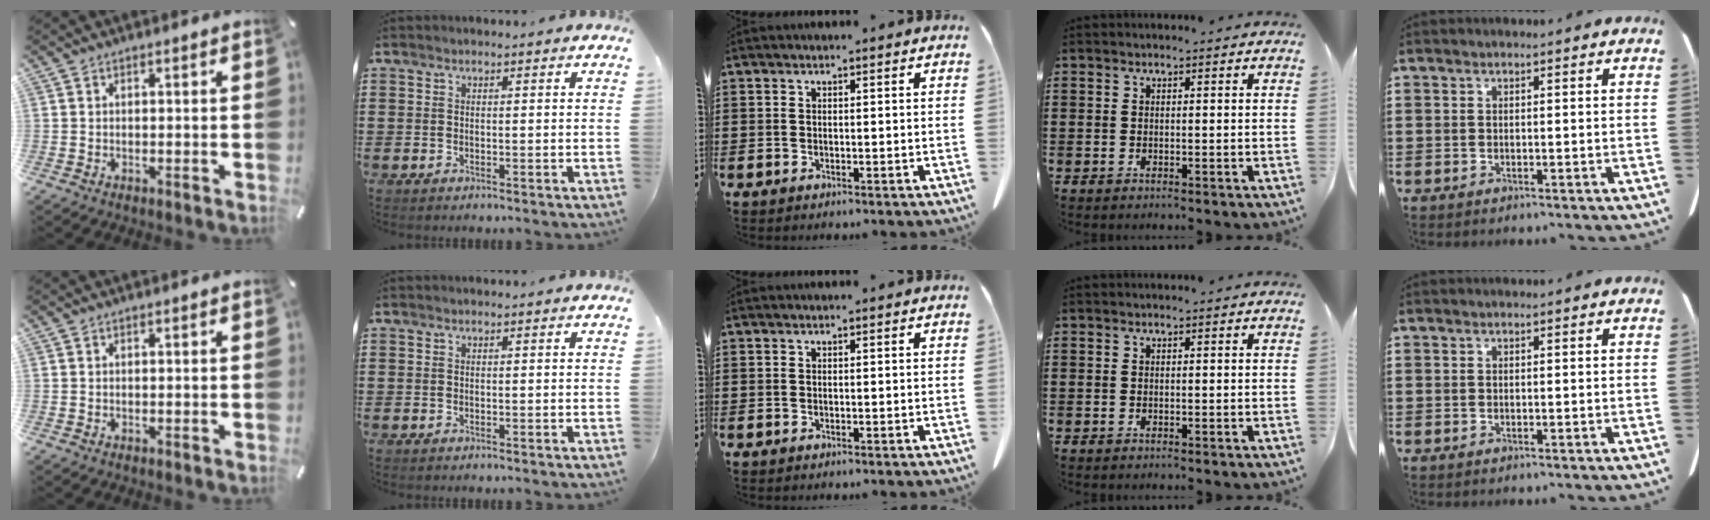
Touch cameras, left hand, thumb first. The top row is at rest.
{}